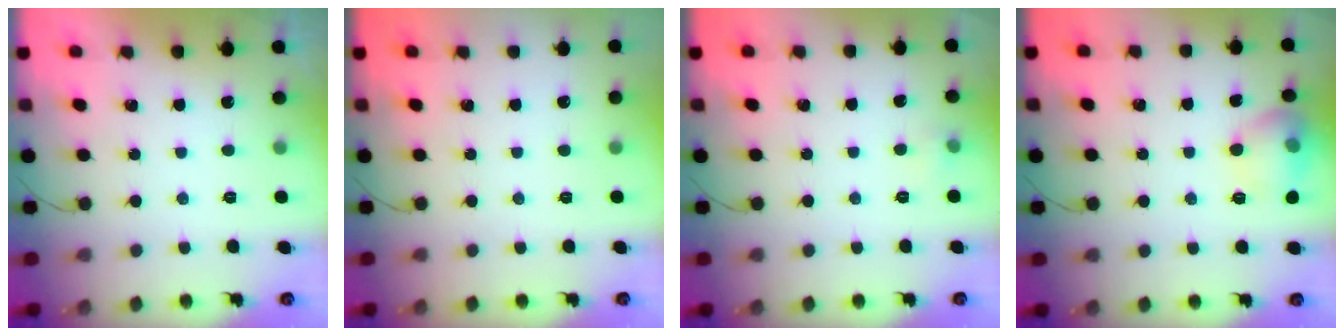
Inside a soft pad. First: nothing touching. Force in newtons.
{"total": 0.0}
{"total": 3.5, "press": 3.4, "slide": 1.0}
{"total": 10.9, "press": 10.8, "slide": 0.8}